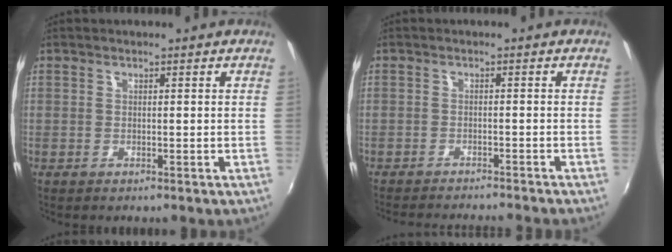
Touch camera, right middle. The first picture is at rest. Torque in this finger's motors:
{"motor_torque": [0.97, -1.17, 0.10, 0.02]}